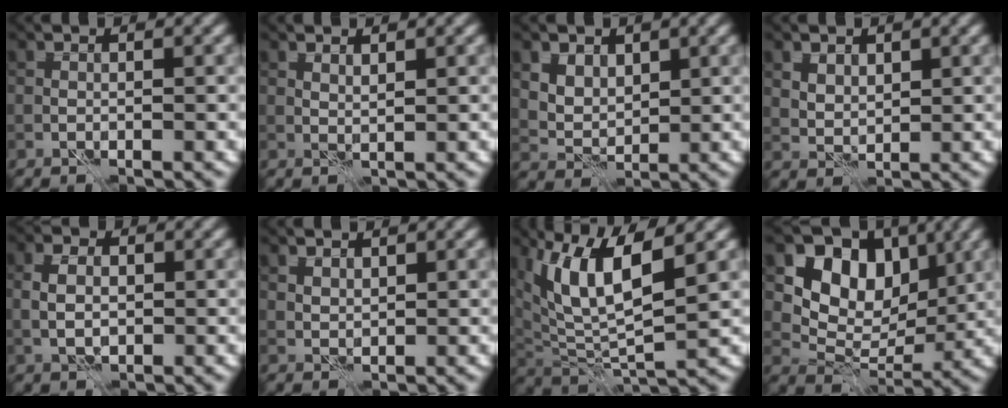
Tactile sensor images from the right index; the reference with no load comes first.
{"total": 0.9, "force": [0.8, 0.1, 0.4], "torque": [-0.014, -0.001, 0.016]}
{"total": 4.8, "force": [2.6, 3.4, 2.2], "torque": [-0.059, -0.001, 0.053]}
{"total": 2.5, "force": [1.6, 1.7, 1.0], "torque": [-0.025, -0.006, 0.036]}
{"total": 2.9, "force": [0.2, 2.0, 2.1], "torque": [-0.044, 0.003, 0.002]}
{"total": 1.4, "force": [1.0, 0.8, 0.4], "torque": [-0.012, -0.001, 0.022]}
{"total": 8.4, "force": [3.8, 3.0, 6.9], "torque": [-0.146, -0.006, 0.070]}
{"total": 9.3, "force": [4.2, 6.5, 5.1], "torque": [-0.082, -0.008, 0.062]}